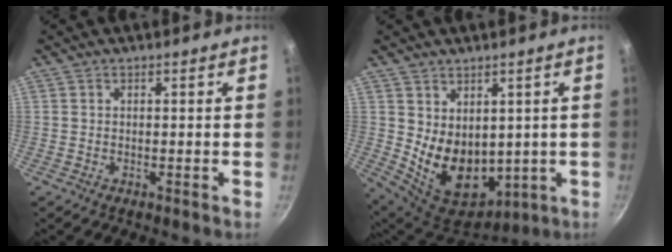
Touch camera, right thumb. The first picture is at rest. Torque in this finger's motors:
{"motor_torque": [-0.74, 1.46, 0.05, 0.15, 0.13]}